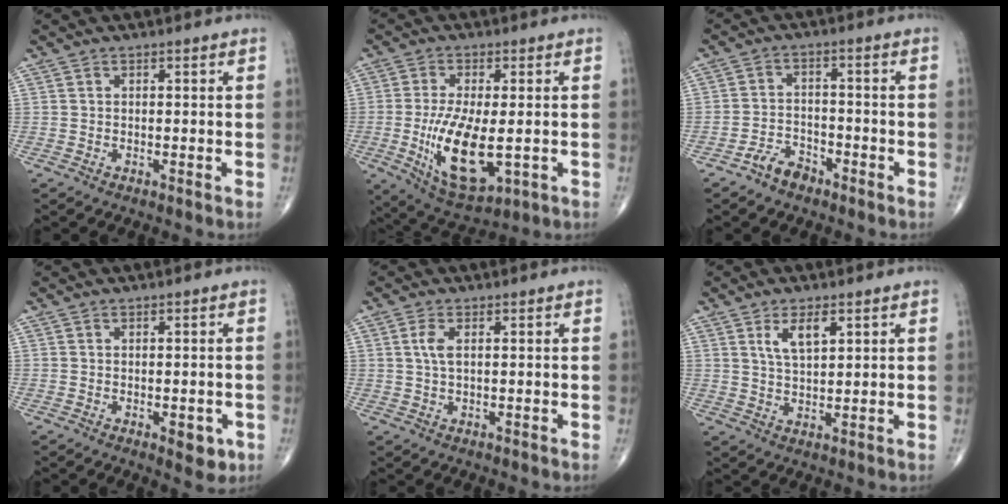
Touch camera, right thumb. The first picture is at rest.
{"total": 13.6, "force": [-2.2, 5.6, 12.2], "torque": [-0.223, -0.023, -0.023]}
{"total": 4.5, "force": [-3.3, 2.4, 1.7], "torque": [-0.022, 0.024, -0.062]}
{"total": 3.8, "force": [-1.3, 1.8, 3.0], "torque": [-0.024, -0.003, -0.011]}
{"total": 2.7, "force": [0.7, 1.0, 2.4], "torque": [-0.060, 0.003, 0.016]}
{"total": 5.2, "force": [2.5, 2.1, 4.1], "torque": [-0.071, -0.014, 0.049]}